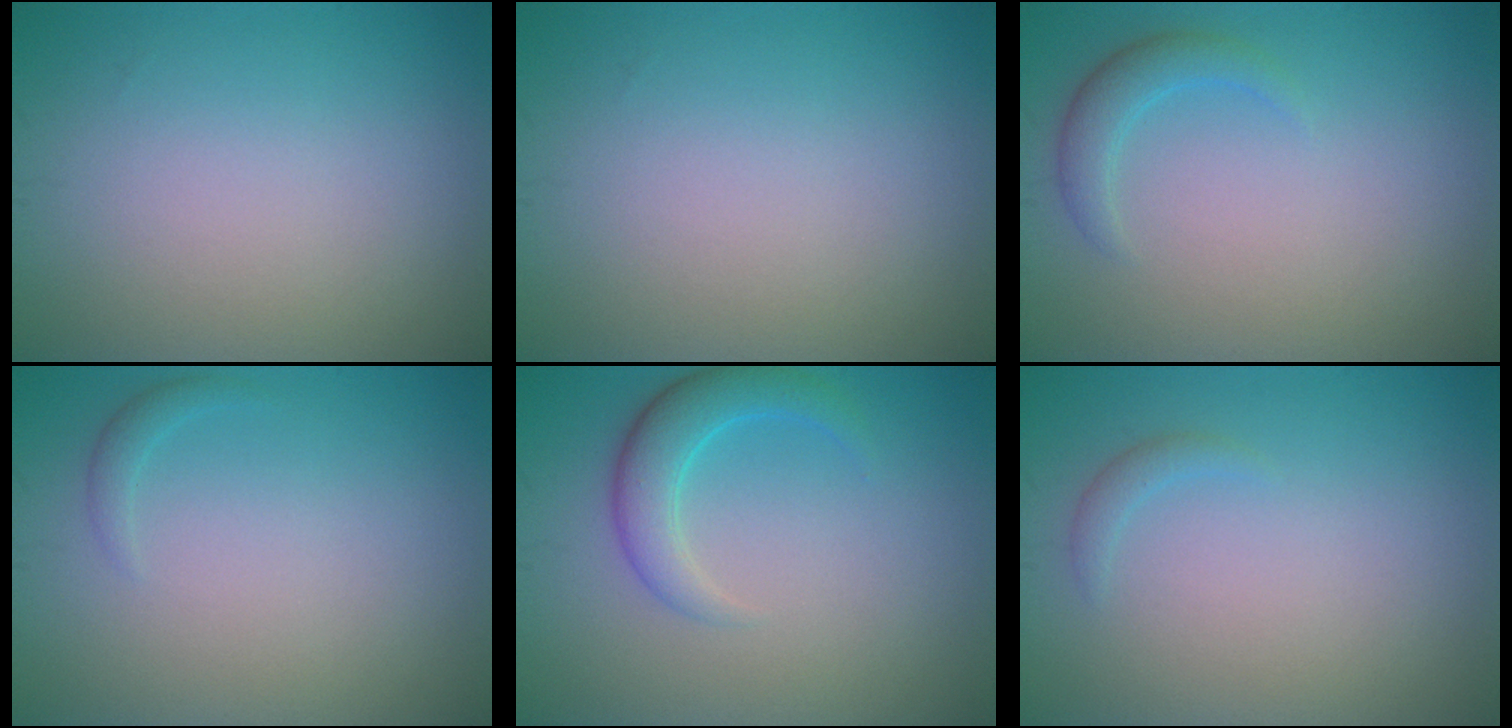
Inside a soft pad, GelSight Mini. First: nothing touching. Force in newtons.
{"total": 0.0}
{"total": 2.1, "press": 2.1, "slide": 0.2}
{"total": 0.9, "press": 0.9, "slide": 0.0}
{"total": 3.4, "press": 3.4, "slide": 0.3}
{"total": 0.9, "press": 0.9, "slide": 0.0}